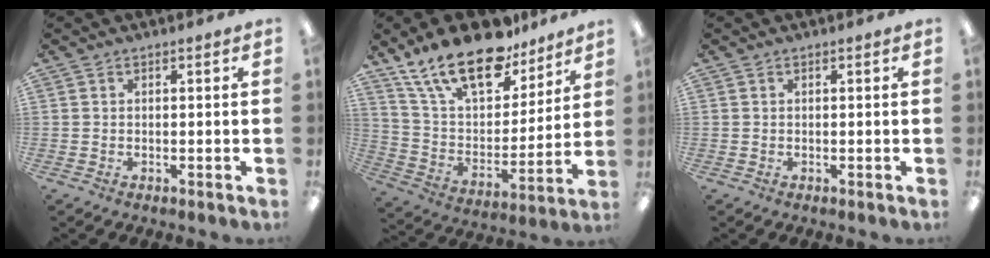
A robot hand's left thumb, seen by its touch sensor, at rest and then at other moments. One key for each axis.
{"total": 22.0, "fx": 16.0, "fy": 9.3, "fz": 11.8, "tx": -0.222, "ty": -0.087, "tz": 0.287}
{"total": 0.0}